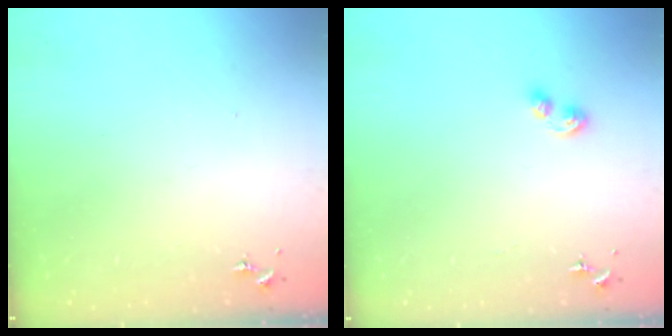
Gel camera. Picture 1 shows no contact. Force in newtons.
{"total": 5.4, "press": 5.4, "slide": 0.8}